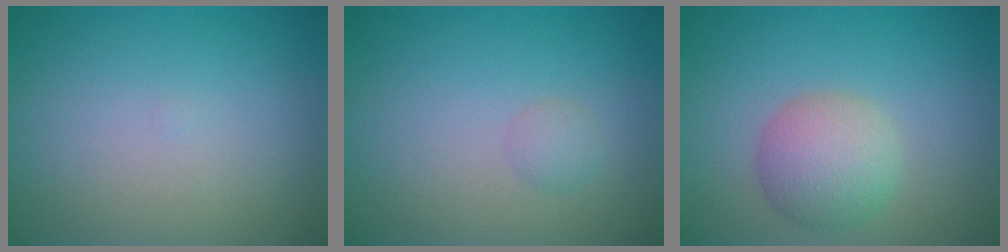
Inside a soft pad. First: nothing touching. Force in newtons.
{"total": 1.0, "press": 1.0, "slide": 0.0}
{"total": 4.2, "press": 4.2, "slide": 0.0}